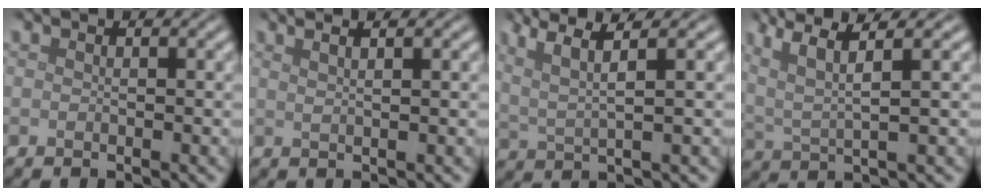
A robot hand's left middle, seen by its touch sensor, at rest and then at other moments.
{"total": 4.8, "force": [2.7, 2.1, 3.3], "torque": [-0.021, 0.038, 0.003]}
{"total": 4.9, "force": [2.7, 0.9, 4.0], "torque": [-0.078, 0.008, 0.052]}
{"total": 5.5, "force": [3.0, 1.2, 4.5], "torque": [-0.088, 0.011, 0.061]}